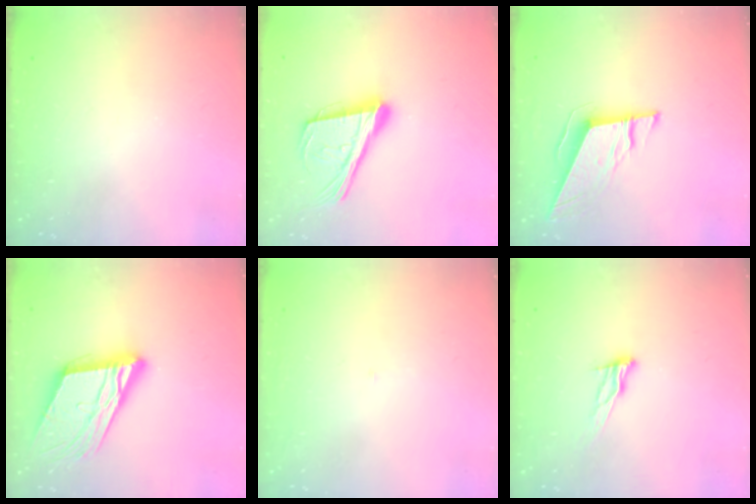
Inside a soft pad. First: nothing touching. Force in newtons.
{"total": 20.2, "press": 19.6, "slide": 4.7}
{"total": 9.9, "press": 9.7, "slide": 2.0}
{"total": 18.4, "press": 18.1, "slide": 2.9}
{"total": 2.1, "press": 2.1, "slide": 0.1}
{"total": 9.2, "press": 8.9, "slide": 2.5}